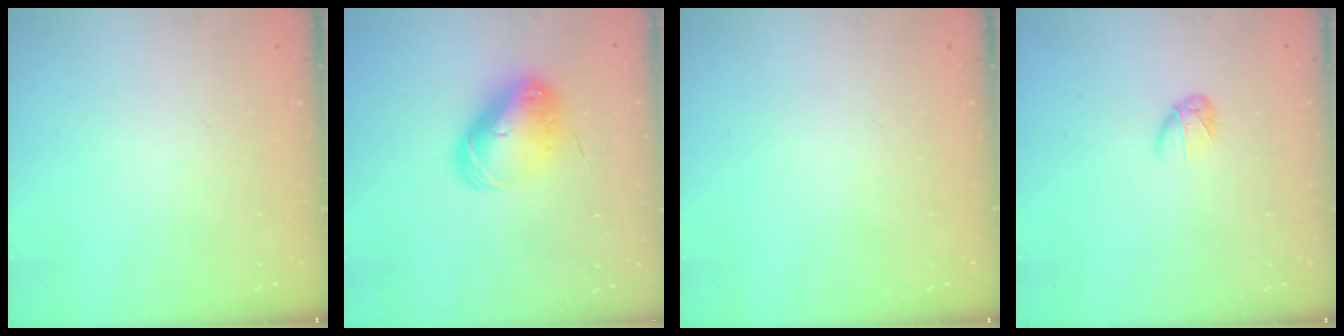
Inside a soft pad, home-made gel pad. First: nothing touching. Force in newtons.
{"total": 9.9, "press": 9.8, "slide": 1.4}
{"total": 0.0}
{"total": 3.4, "press": 3.3, "slide": 0.8}